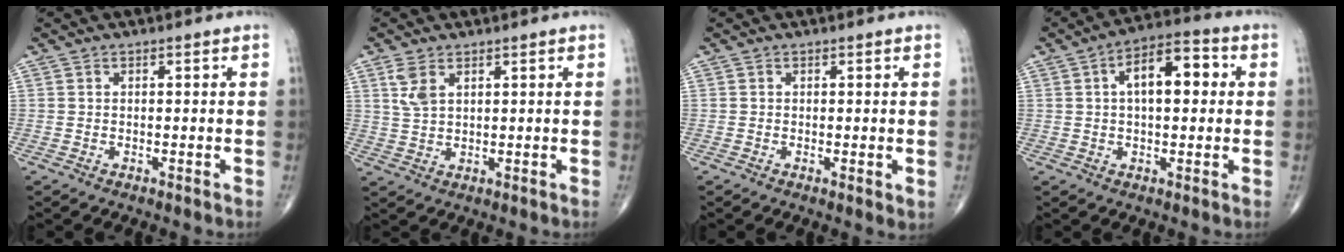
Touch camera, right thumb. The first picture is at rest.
{"total": 4.0, "force": [2.0, 2.0, 2.8], "torque": [-0.062, 0.001, 0.048]}
{"total": 1.5, "force": [0.0, 0.5, 1.4], "torque": [-0.023, -0.007, -0.002]}
{"total": 10.7, "force": [2.0, 5.3, 9.1], "torque": [-0.129, 0.025, 0.023]}